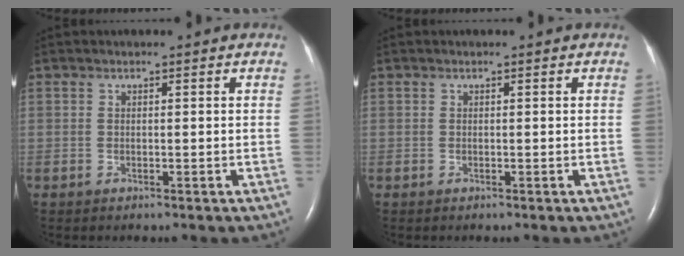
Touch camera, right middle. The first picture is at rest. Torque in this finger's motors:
{"motor_torque": [-0.01, 0.02, 0.00, 0.00]}